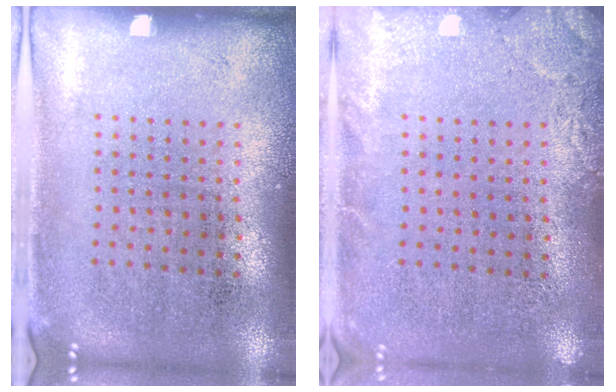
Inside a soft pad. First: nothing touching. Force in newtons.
{"total": 2.0, "press": 2.0, "slide": 0.3}